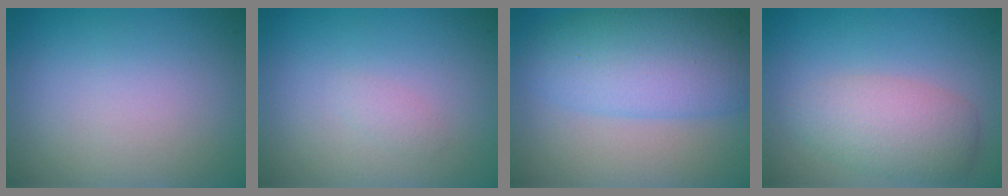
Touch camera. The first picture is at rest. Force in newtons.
{"total": 0.7, "press": 0.7, "slide": 0.0}
{"total": 7.8, "press": 7.8, "slide": 0.1}
{"total": 4.0, "press": 4.0, "slide": 0.1}